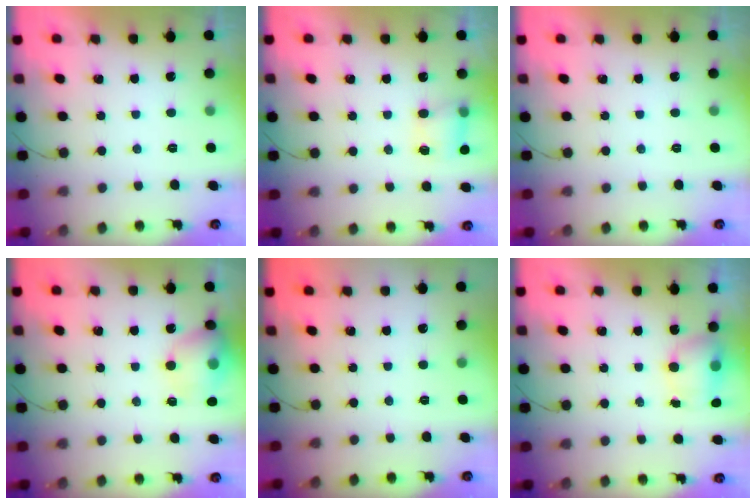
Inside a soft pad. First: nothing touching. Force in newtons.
{"total": 4.7, "press": 4.7, "slide": 0.6}
{"total": 0.0}
{"total": 12.6, "press": 12.5, "slide": 1.8}
{"total": 0.0}
{"total": 6.2, "press": 6.2, "slide": 0.6}